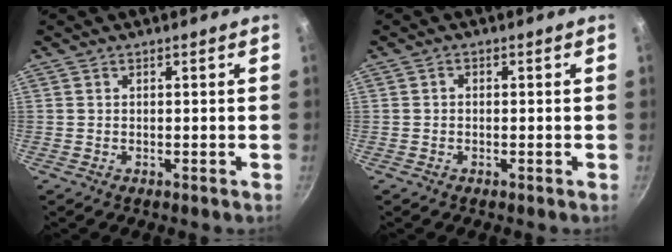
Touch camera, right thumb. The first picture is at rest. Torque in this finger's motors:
{"motor_torque": [-0.11, -0.06, 0.05, 0.00, 0.00]}